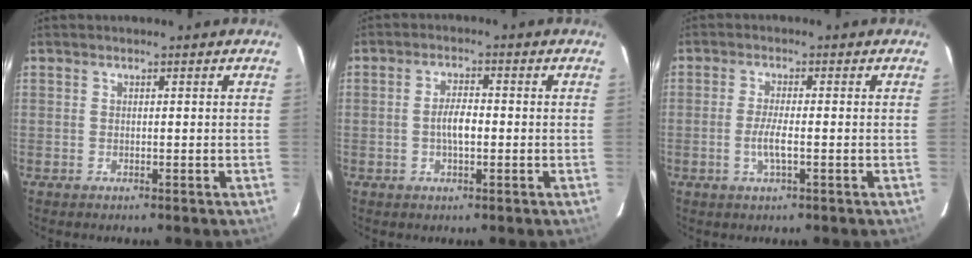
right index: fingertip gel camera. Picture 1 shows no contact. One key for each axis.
{"total": 3.8, "fx": -0.7, "fy": 1.4, "fz": 3.5, "tx": -0.065, "ty": 0.004, "tz": -0.012}
{"total": 3.6, "fx": -1.1, "fy": 0.4, "fz": 3.4, "tx": -0.067, "ty": -0.006, "tz": -0.021}